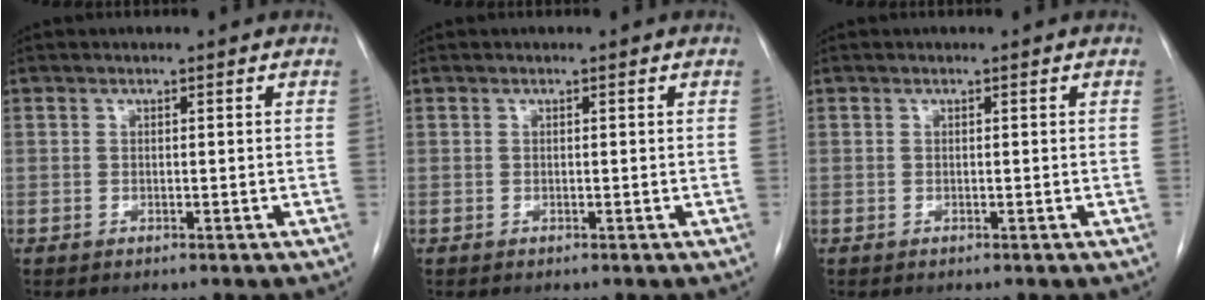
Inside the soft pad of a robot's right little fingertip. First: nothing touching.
{"total": 0.0}
{"total": 0.0}